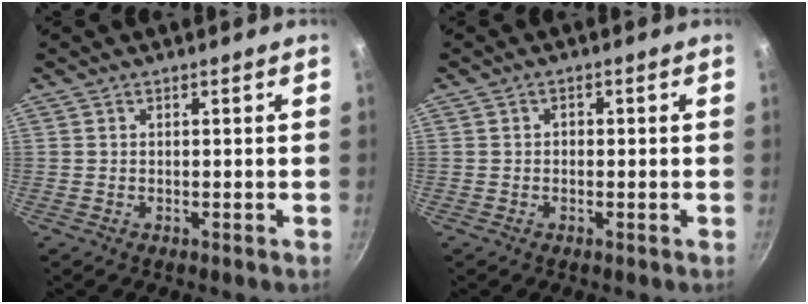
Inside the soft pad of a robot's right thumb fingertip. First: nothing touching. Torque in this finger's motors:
{"motor_torque": [-0.47, 0.17, 0.01, 0.33, -0.03]}